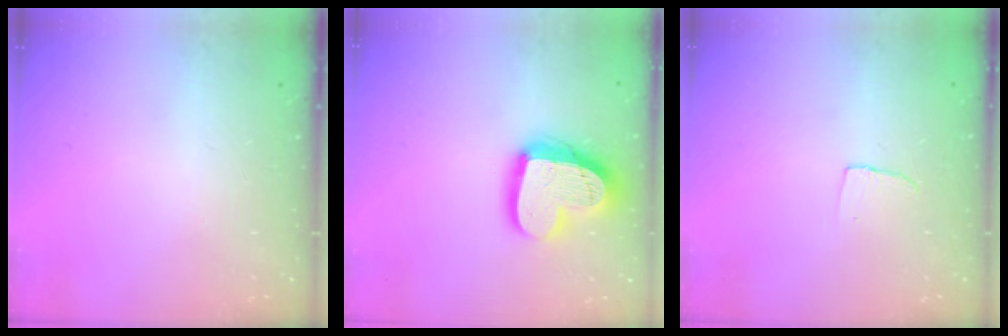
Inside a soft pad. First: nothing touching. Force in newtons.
{"total": 21.4, "press": 21.3, "slide": 2.1}
{"total": 4.2, "press": 4.2, "slide": 0.3}